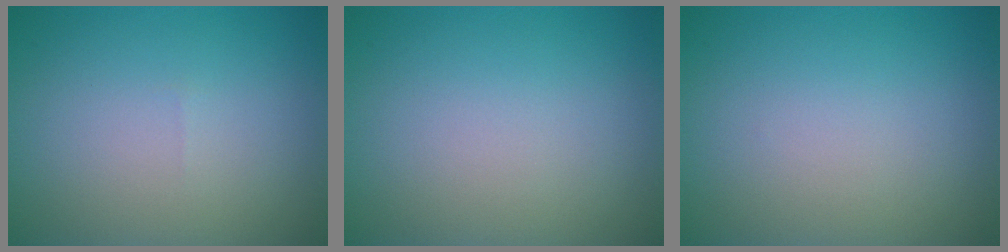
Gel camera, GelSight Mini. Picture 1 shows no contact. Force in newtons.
{"total": 0.0}
{"total": 0.0}